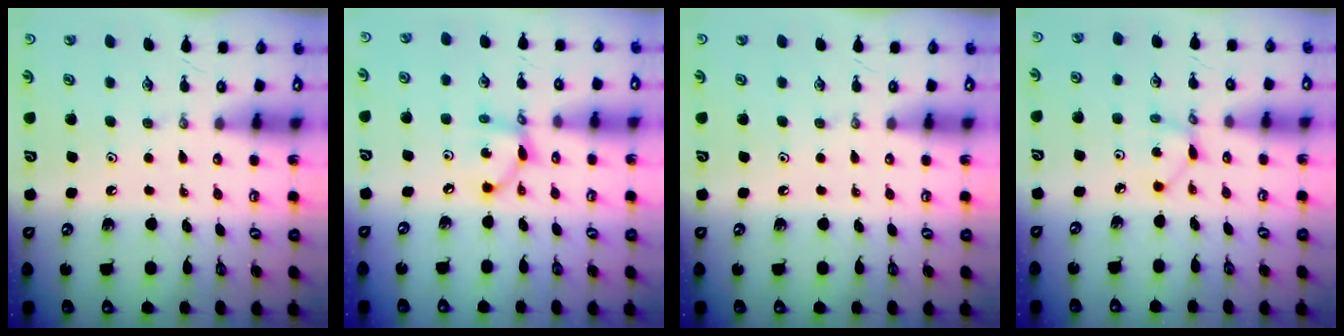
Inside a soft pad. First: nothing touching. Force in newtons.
{"total": 8.1, "press": 8.1, "slide": 0.3}
{"total": 0.0}
{"total": 3.1, "press": 3.1, "slide": 0.4}